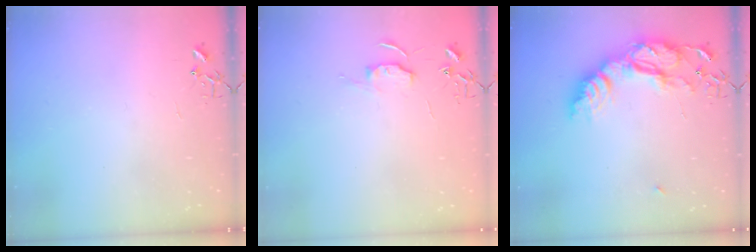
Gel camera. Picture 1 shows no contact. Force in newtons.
{"total": 5.7, "press": 5.7, "slide": 0.6}
{"total": 20.7, "press": 20.6, "slide": 1.8}